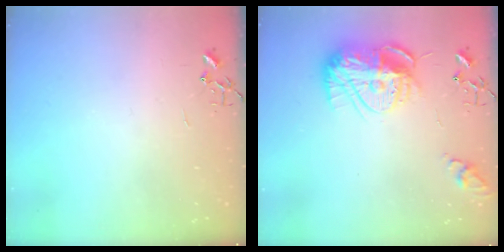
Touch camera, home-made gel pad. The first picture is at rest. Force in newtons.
{"total": 15.5, "press": 15.4, "slide": 1.4}